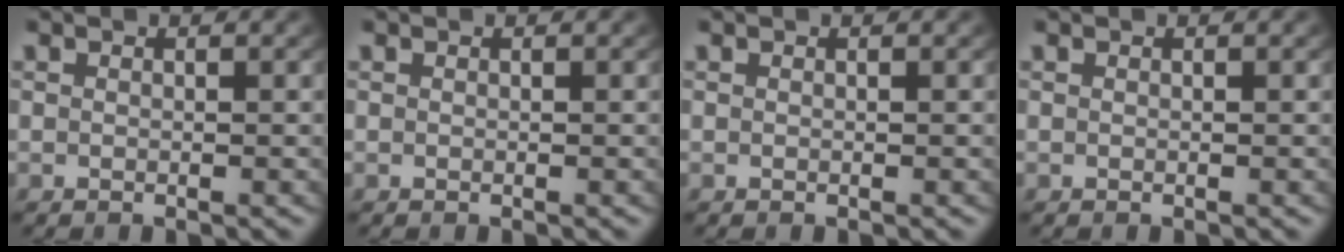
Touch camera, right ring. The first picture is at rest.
{"total": 0.0}
{"total": 0.0}
{"total": 0.0}